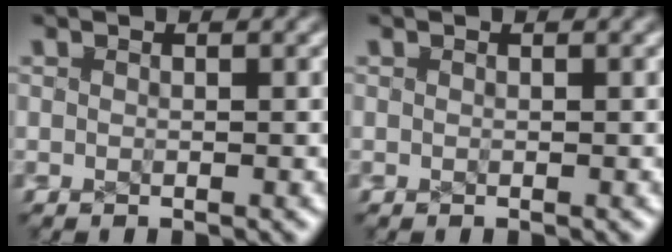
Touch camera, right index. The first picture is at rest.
{"total": 0.0}